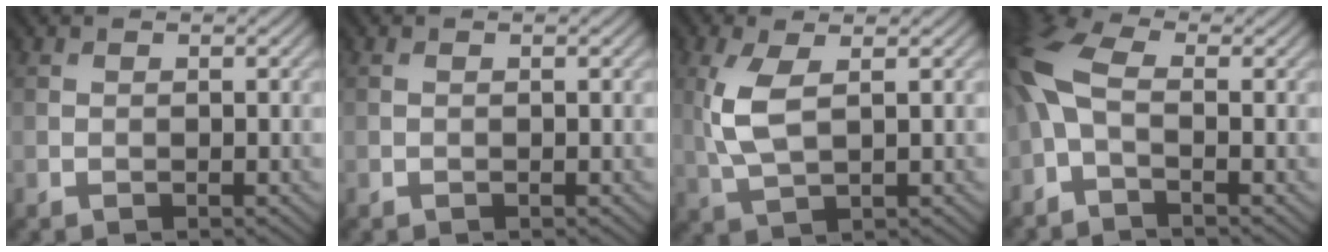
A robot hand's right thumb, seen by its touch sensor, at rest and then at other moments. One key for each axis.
{"total": 0.0}
{"total": 5.6, "fx": 1.0, "fy": 2.3, "fz": 5.0, "tx": -0.131, "ty": 0.002, "tz": 0.023}
{"total": 6.8, "fx": -1.1, "fy": 3.1, "fz": 6.0, "tx": -0.151, "ty": 0.010, "tz": -0.041}